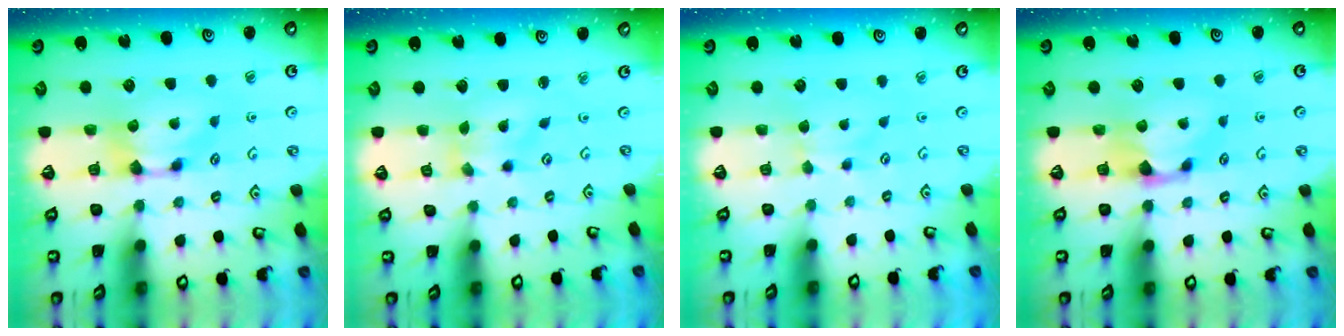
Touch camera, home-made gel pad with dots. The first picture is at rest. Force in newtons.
{"total": 1.6, "press": 1.0, "slide": 1.3}
{"total": 1.6, "press": 1.5, "slide": 0.5}
{"total": 0.9, "press": 0.4, "slide": 0.7}